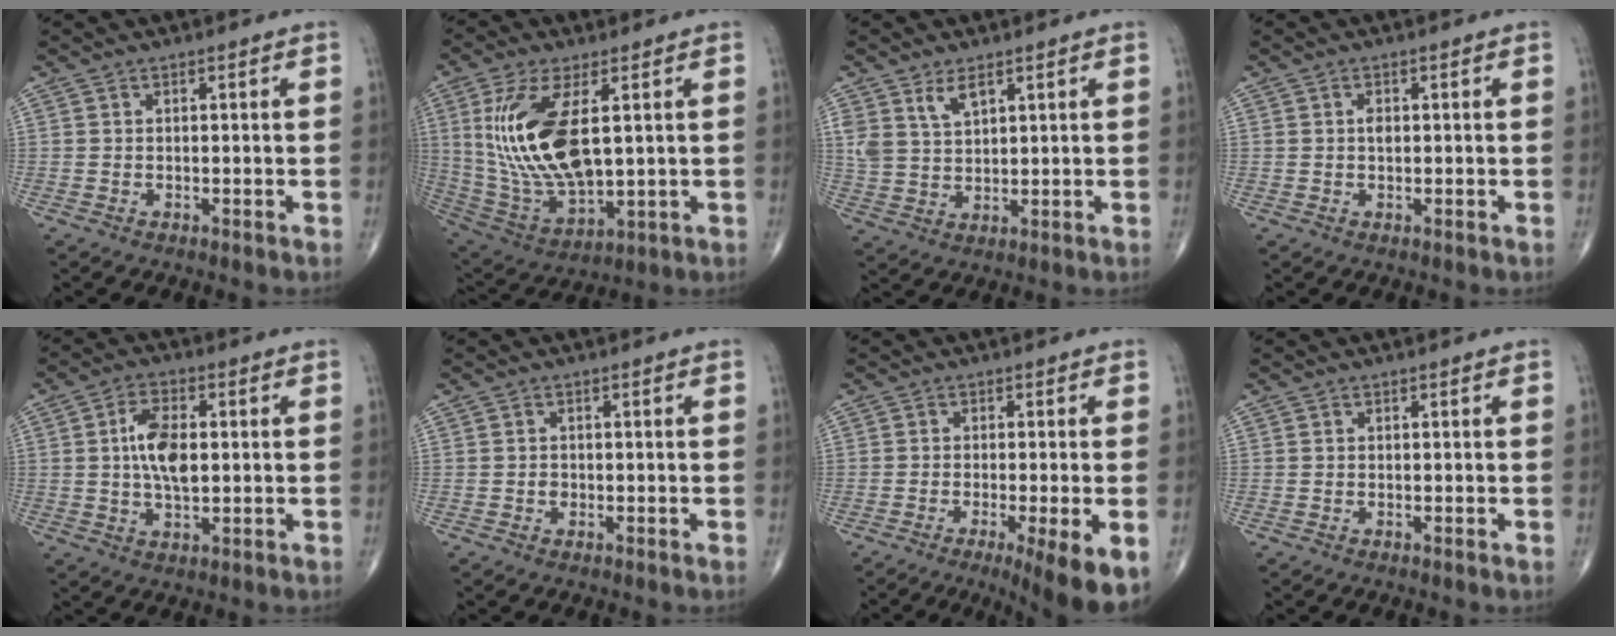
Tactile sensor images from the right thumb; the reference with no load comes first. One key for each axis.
{"total": 18.6, "fx": 3.5, "fy": 8.1, "fz": 16.4, "tx": -0.336, "ty": -0.023, "tz": 0.082}
{"total": 5.3, "fx": 3.2, "fy": 2.7, "fz": 3.3, "tx": -0.056, "ty": -0.018, "tz": 0.070}
{"total": 1.3, "fx": 0.2, "fy": 0.8, "fz": 1.1, "tx": -0.017, "ty": 0.001, "tz": 0.003}
{"total": 8.6, "fx": 0.8, "fy": 4.3, "fz": 7.4, "tx": -0.134, "ty": 0.003, "tz": 0.013}
{"total": 0.9, "fx": -0.3, "fy": 0.7, "fz": 0.4, "tx": -0.001, "ty": 0.003, "tz": -0.007}
{"total": 10.4, "fx": -5.2, "fy": 1.1, "fz": 8.9, "tx": -0.115, "ty": -0.012, "tz": -0.079}
{"total": 0.0}